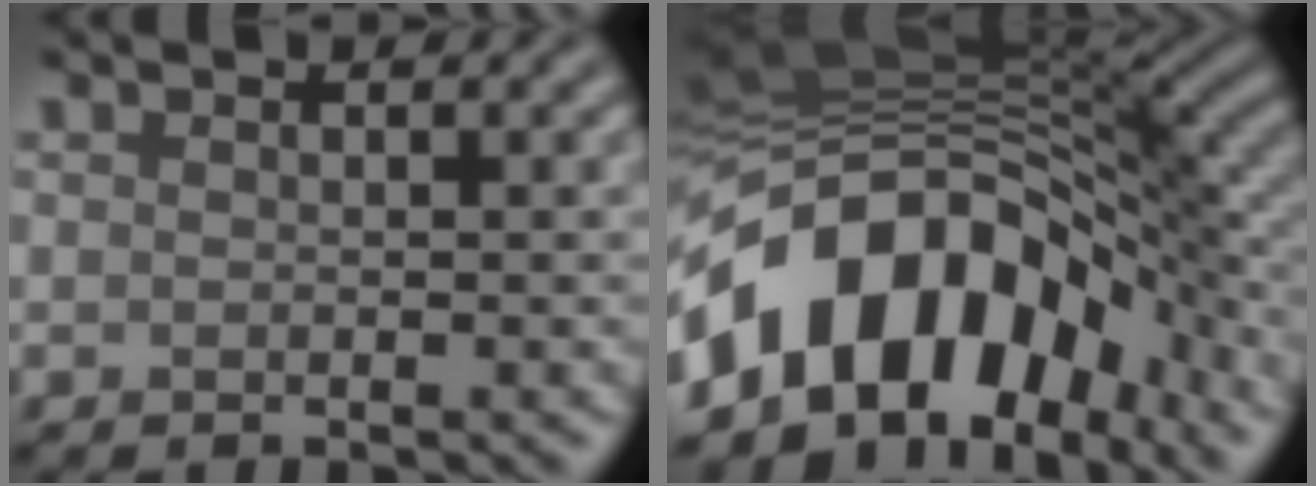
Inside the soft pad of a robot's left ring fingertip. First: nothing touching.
{"total": 13.1, "force": [-5.9, 7.8, 8.6], "torque": [-0.134, 0.024, -0.119]}